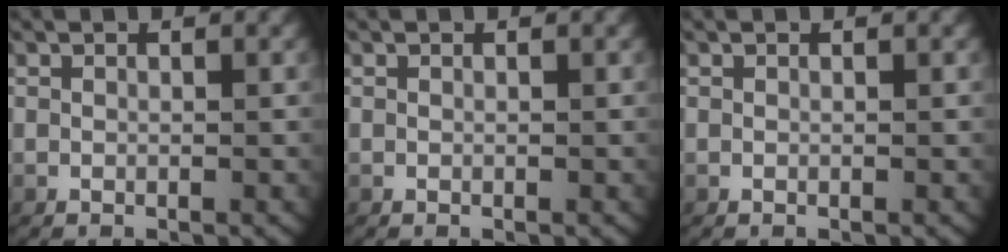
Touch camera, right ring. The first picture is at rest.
{"total": 0.0}
{"total": 0.0}